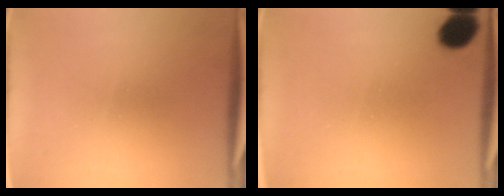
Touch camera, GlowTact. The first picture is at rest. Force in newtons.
{"total": 8.0}